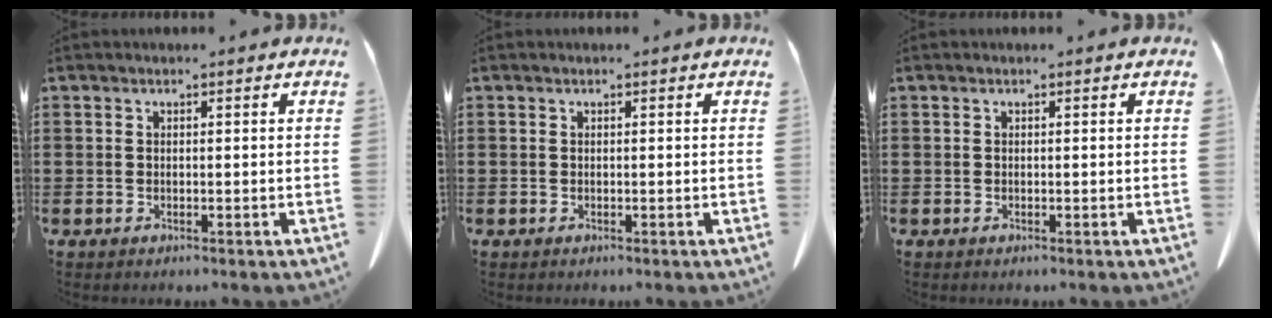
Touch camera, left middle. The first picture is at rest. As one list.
[{"total": 0.0}, {"total": 0.0}]